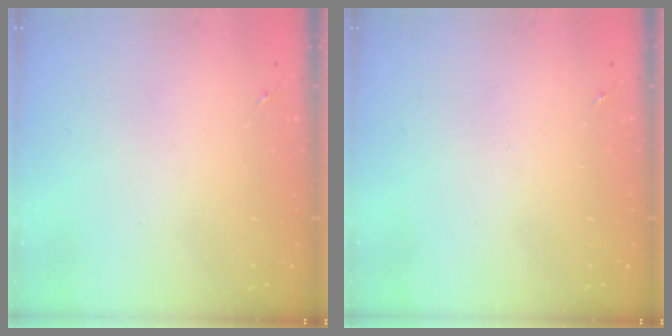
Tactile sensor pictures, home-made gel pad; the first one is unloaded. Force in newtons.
{"total": 0.0}